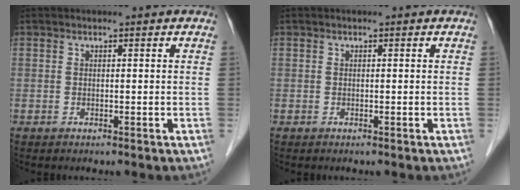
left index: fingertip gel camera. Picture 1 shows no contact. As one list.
[{"total": 0.0}]